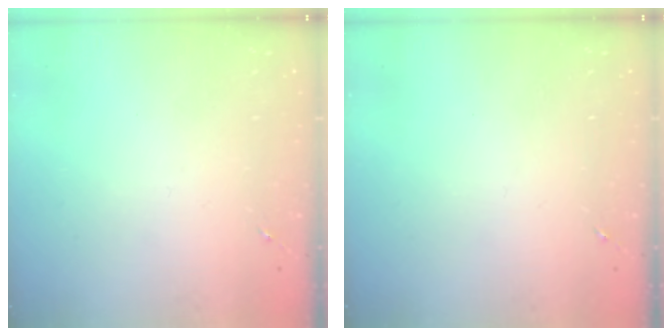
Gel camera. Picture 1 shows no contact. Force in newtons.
{"total": 0.0}